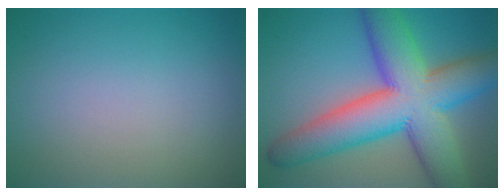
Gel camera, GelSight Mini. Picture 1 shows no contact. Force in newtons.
{"total": 13.4, "press": 13.4, "slide": 0.5}